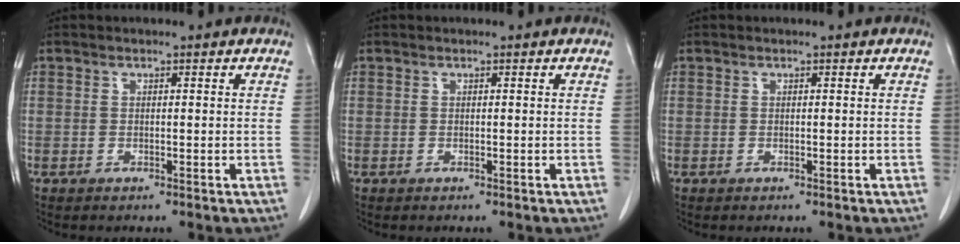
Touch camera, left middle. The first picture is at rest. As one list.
[{"total": 0.0}, {"total": 0.0}]